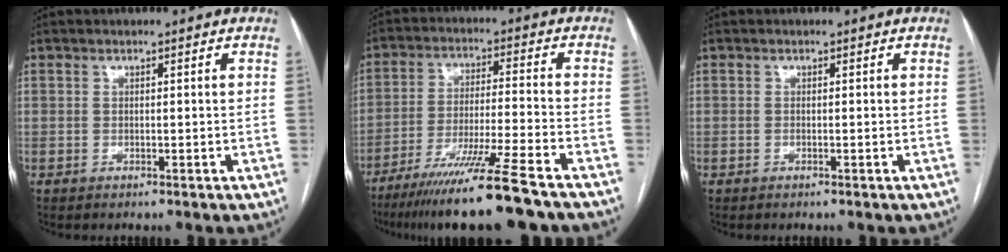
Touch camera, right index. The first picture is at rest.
{"total": 15.1, "force": [-11.4, -1.3, 9.9], "torque": [-0.178, -0.043, -0.189]}
{"total": 0.0}